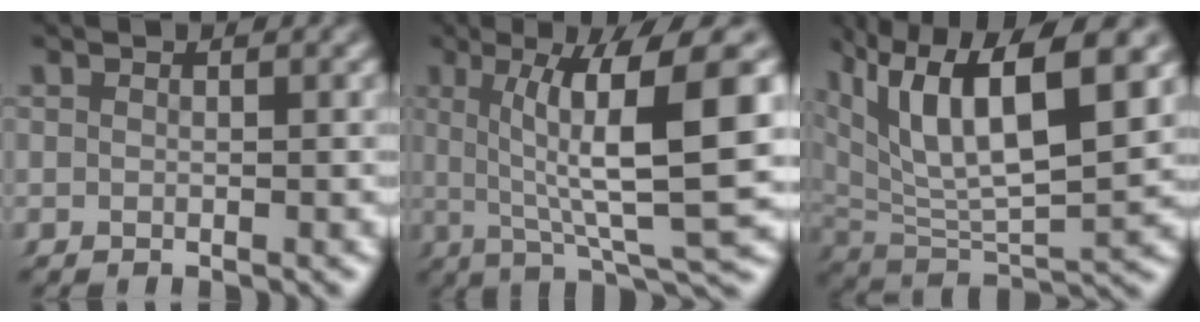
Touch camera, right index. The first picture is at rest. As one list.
[{"total": 11.8, "force": [2.8, 2.8, 11.1], "torque": [-0.149, 0.015, 0.041]}, {"total": 10.2, "force": [3.8, 5.3, 7.9], "torque": [-0.161, -0.003, 0.063]}]